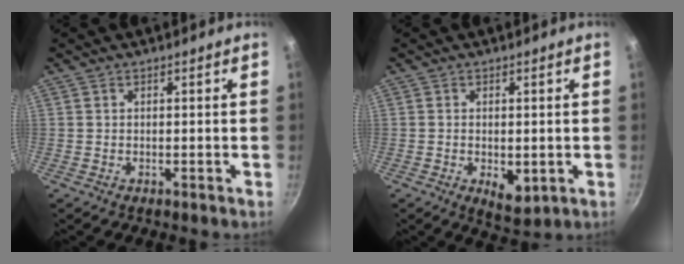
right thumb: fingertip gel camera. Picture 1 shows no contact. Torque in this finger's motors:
{"motor_torque": [-0.42, 0.42, -0.10, 0.09, 0.01]}